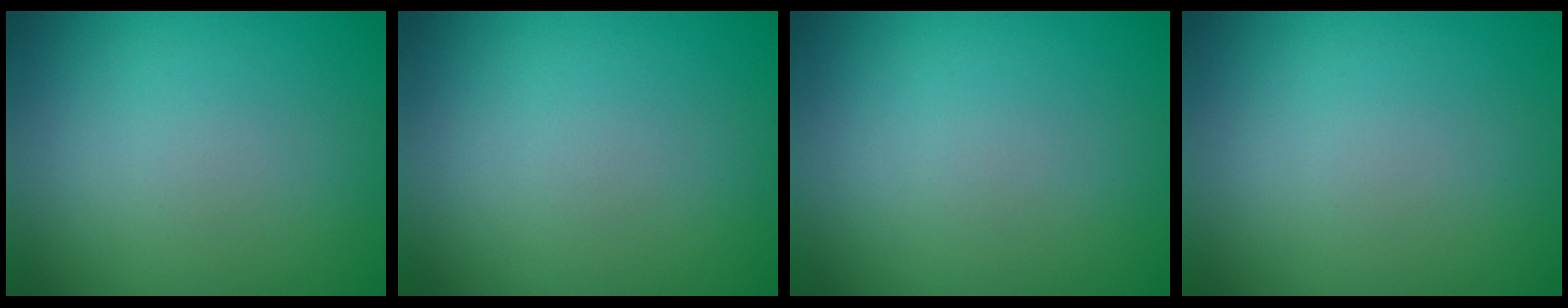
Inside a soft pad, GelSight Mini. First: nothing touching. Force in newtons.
{"total": 0.0}
{"total": 0.0}
{"total": 0.0}